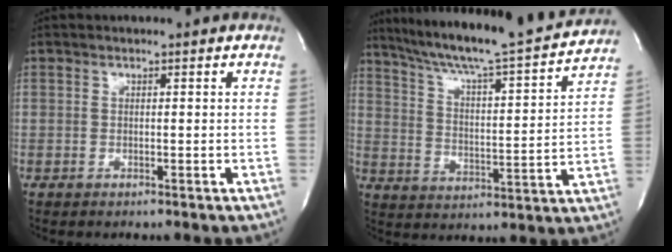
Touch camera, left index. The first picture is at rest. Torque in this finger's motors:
{"motor_torque": [-0.01, -0.21, 0.17, 0.12]}